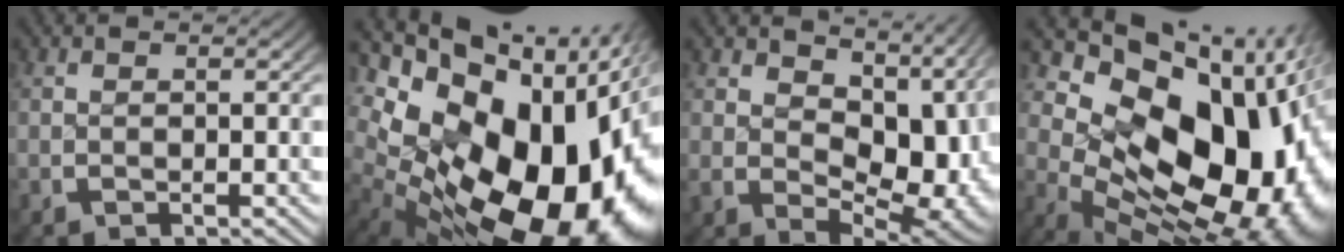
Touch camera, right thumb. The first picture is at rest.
{"total": 27.2, "force": [-1.5, 18.3, 20.1], "torque": [-0.332, -0.040, -0.015]}
{"total": 11.4, "force": [1.3, 6.9, 9.0], "torque": [-0.136, -0.017, 0.028]}
{"total": 21.7, "force": [-0.7, 13.6, 16.9], "torque": [-0.272, -0.037, 0.002]}